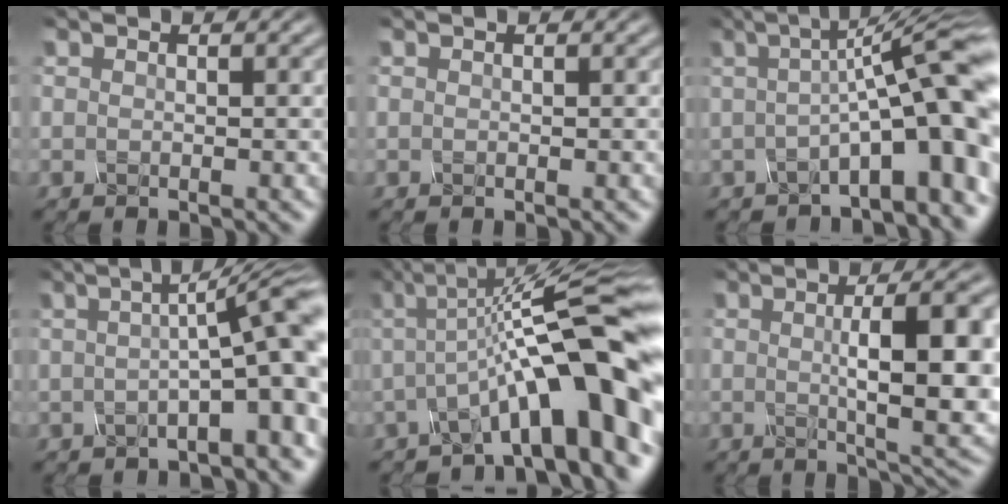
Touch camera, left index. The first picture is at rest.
{"total": 0.0}
{"total": 11.2, "force": [-0.7, 2.7, 10.8], "torque": [-0.129, 0.025, -0.018]}
{"total": 9.1, "force": [0.1, 2.2, 8.9], "torque": [-0.096, 0.026, -0.010]}
{"total": 12.9, "force": [-1.4, 3.1, 12.4], "torque": [-0.168, 0.025, -0.028]}
{"total": 10.6, "force": [0.6, 2.9, 10.1], "torque": [-0.119, 0.006, 0.009]}